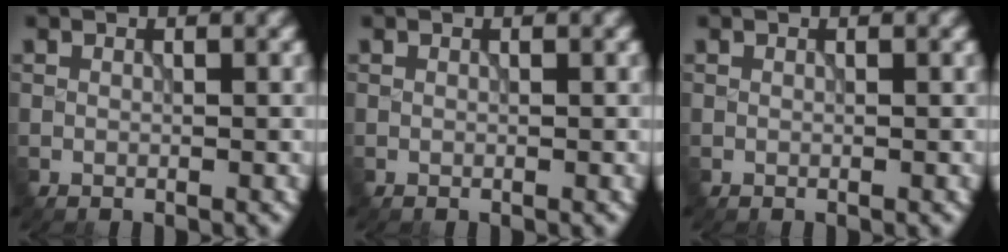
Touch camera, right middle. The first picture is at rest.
{"total": 0.0}
{"total": 0.0}